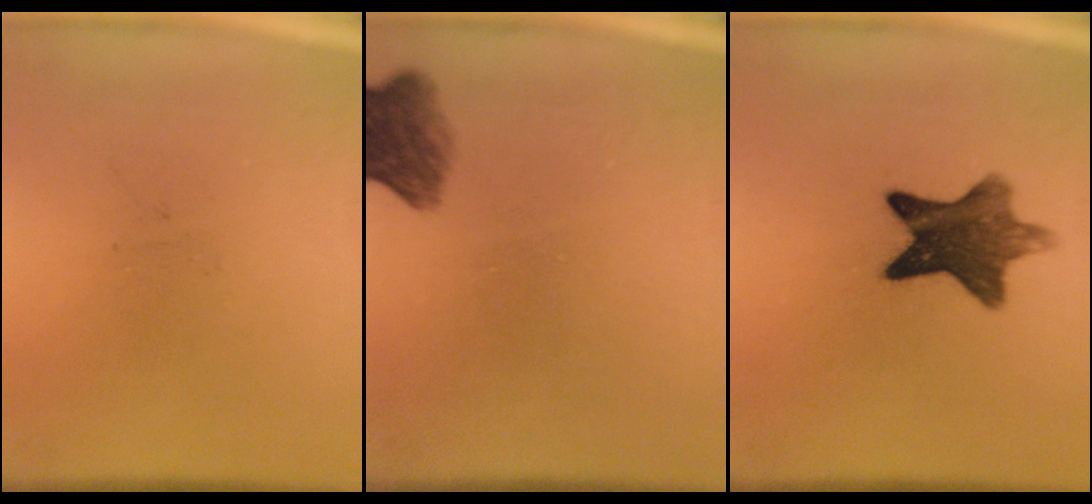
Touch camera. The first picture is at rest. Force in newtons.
{"total": 6.2}
{"total": 10.3}